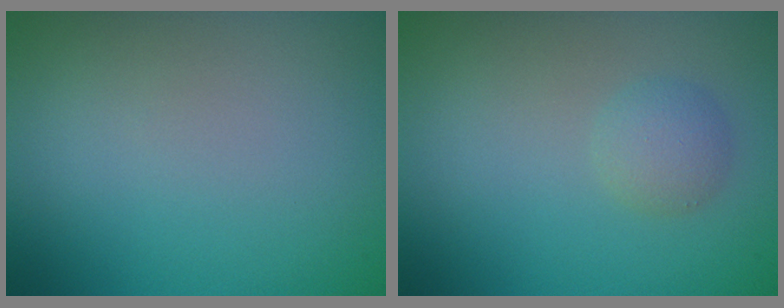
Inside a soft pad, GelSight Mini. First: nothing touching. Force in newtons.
{"total": 1.7, "press": 1.7, "slide": 0.1}